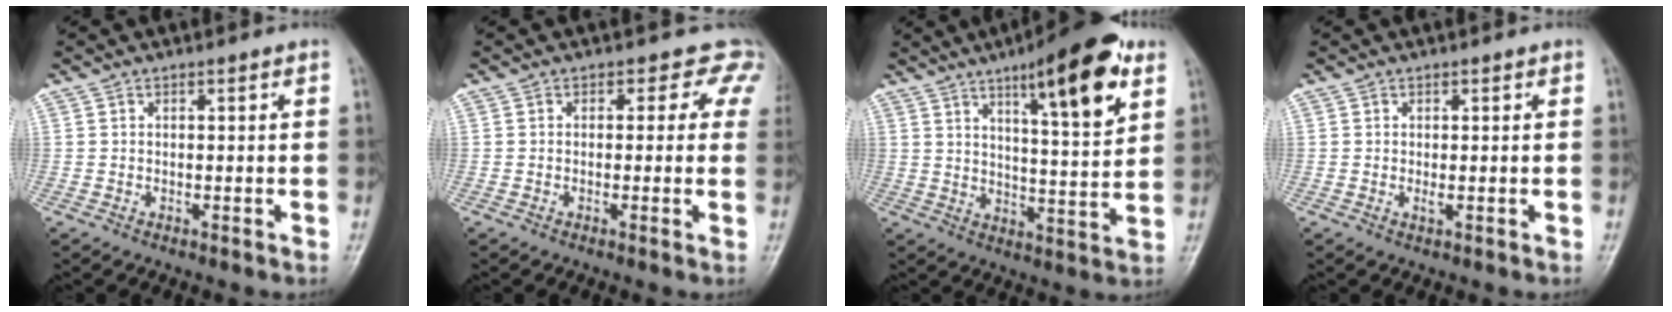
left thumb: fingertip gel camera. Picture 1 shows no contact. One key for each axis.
{"total": 4.9, "fx": 3.0, "fy": 3.7, "fz": 1.3, "tx": 0.027, "ty": -0.005, "tz": 0.003}
{"total": 16.8, "fx": 8.9, "fy": 4.1, "fz": 13.6, "tx": -0.178, "ty": -0.039, "tz": 0.131}
{"total": 1.2, "fx": 0.2, "fy": 0.6, "fz": 1.1, "tx": -0.015, "ty": -0.003, "tz": 0.002}